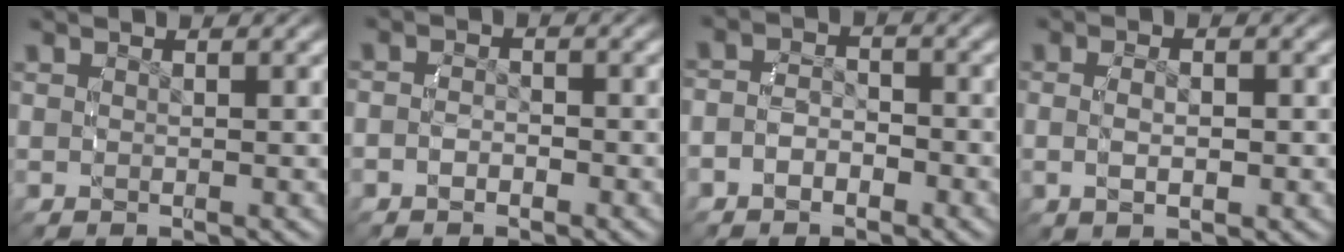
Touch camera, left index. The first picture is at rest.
{"total": 2.4, "force": [-1.1, 1.9, 0.9], "torque": [-0.031, 0.000, -0.024]}
{"total": 4.1, "force": [-1.7, 3.4, 1.7], "torque": [-0.046, 0.001, -0.036]}
{"total": 2.9, "force": [-0.2, 1.4, 2.5], "torque": [-0.048, 0.003, -0.004]}